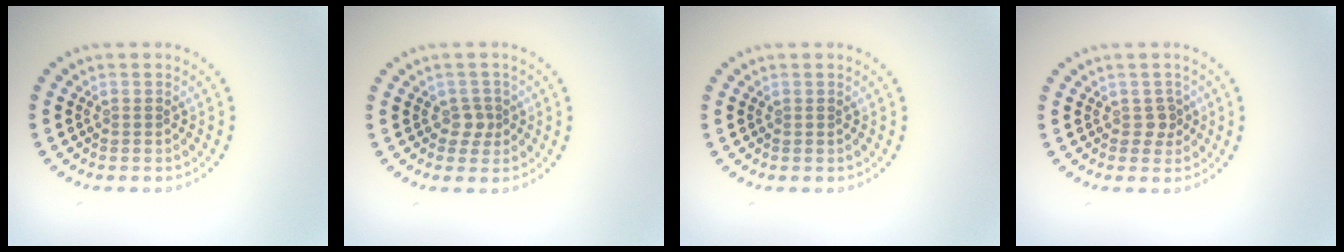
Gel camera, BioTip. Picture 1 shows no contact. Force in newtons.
{"total": 1.4, "press": 1.2, "slide": 0.8}
{"total": 0.0}
{"total": 1.3, "press": 1.0, "slide": 0.7}